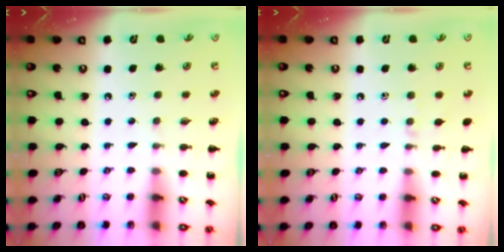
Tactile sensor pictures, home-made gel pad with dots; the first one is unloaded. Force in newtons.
{"total": 3.9, "press": 3.6, "slide": 1.5}